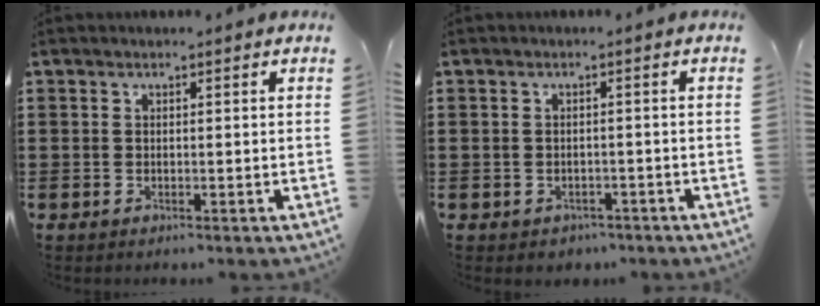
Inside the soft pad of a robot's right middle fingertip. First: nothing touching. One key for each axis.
{"total": 1.0, "fx": -0.8, "fy": 0.5, "fz": -0.1, "tx": -0.004, "ty": 0.001, "tz": -0.019}